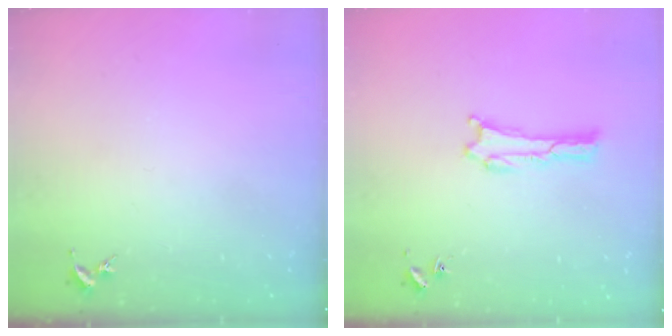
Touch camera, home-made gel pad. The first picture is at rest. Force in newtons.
{"total": 0.0}